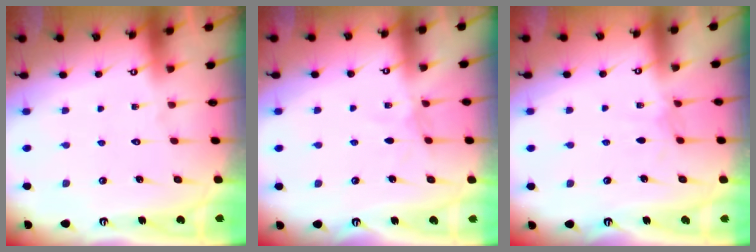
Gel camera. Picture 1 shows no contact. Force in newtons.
{"total": 2.7, "press": 2.7, "slide": 0.4}
{"total": 2.9, "press": 2.9, "slide": 0.2}